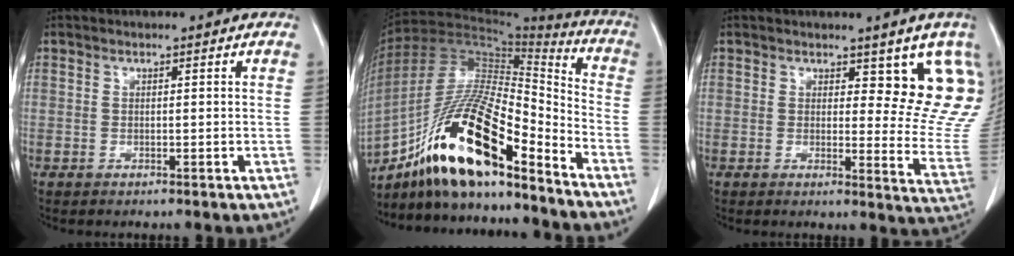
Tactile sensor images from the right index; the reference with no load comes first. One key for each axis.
{"total": 20.2, "fx": -13.3, "fy": 4.1, "fz": 14.6, "tx": -0.293, "ty": 0.002, "tz": -0.237}
{"total": 10.1, "fx": 7.0, "fy": 3.5, "fz": 6.3, "tx": -0.049, "ty": -0.033, "tz": 0.070}